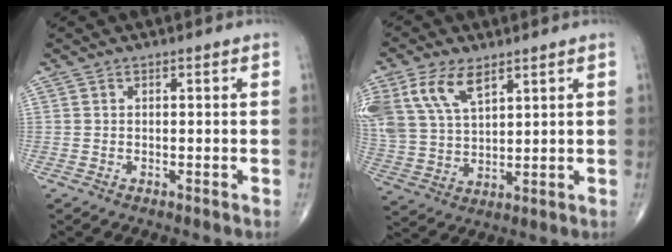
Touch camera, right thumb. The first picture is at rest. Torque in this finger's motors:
{"motor_torque": [0.42, 0.59, 1.31, 0.85, 0.18]}